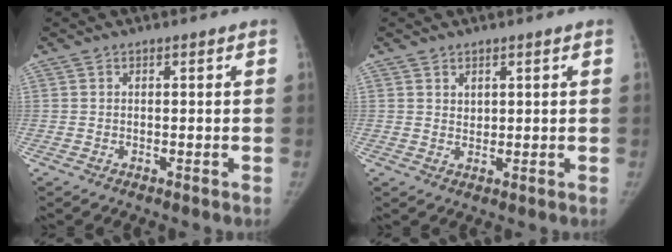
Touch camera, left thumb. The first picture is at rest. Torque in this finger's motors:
{"motor_torque": [-0.01, -0.08, -0.01, 0.67, 0.00]}